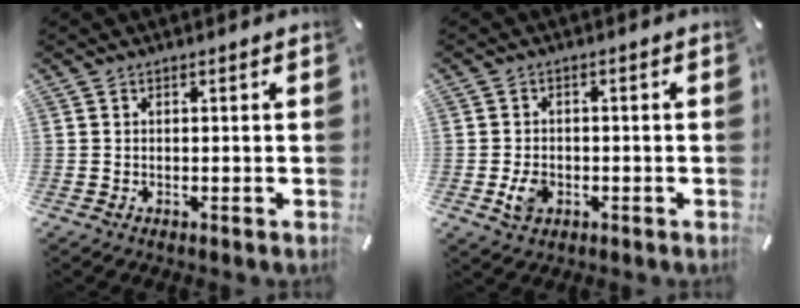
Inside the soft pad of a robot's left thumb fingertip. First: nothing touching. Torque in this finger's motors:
{"motor_torque": [0.63, 0.94, 0.15, -0.10, 0.11]}